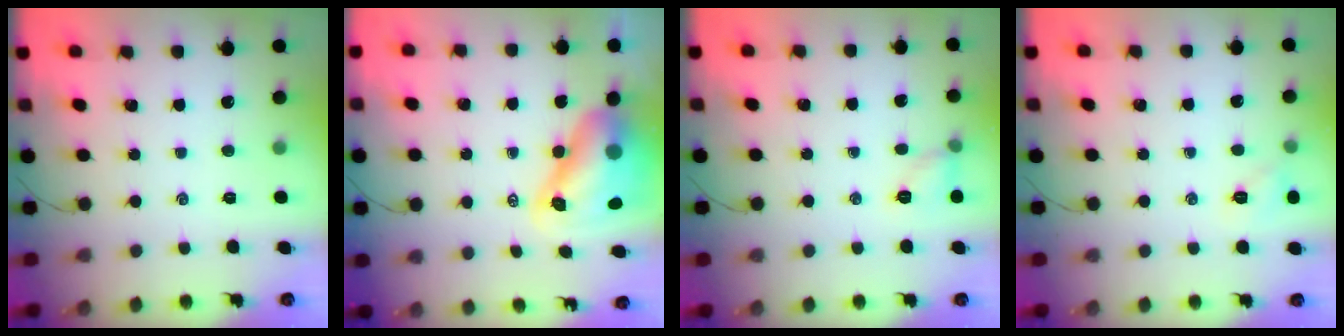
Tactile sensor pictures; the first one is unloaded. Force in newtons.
{"total": 12.0, "press": 11.5, "slide": 3.6}
{"total": 6.2, "press": 6.1, "slide": 1.0}
{"total": 5.8, "press": 5.5, "slide": 1.6}